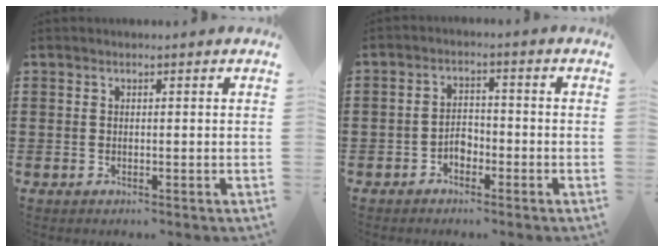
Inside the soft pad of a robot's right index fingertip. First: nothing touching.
{"total": 2.6, "force": [-1.6, 1.6, 1.3], "torque": [-0.028, 0.006, -0.033]}